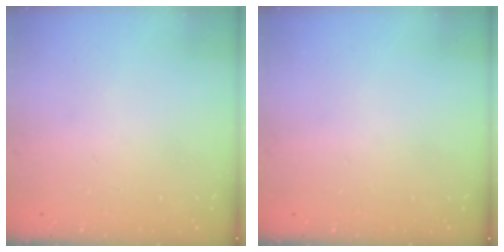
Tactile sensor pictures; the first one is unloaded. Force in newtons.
{"total": 0.0}